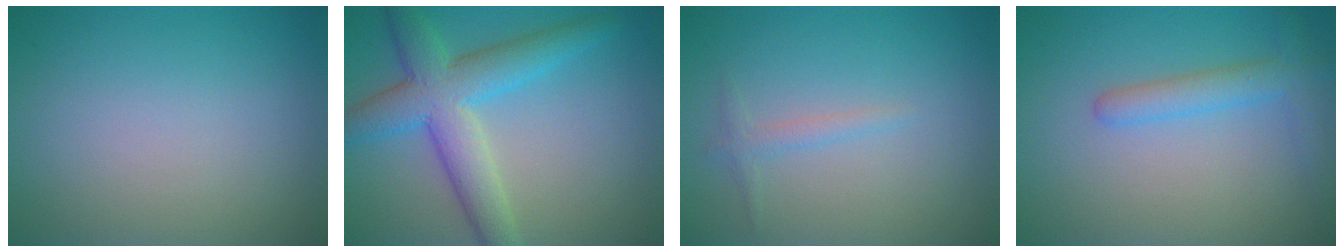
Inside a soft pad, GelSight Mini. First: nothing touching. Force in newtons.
{"total": 6.7, "press": 6.7, "slide": 0.2}
{"total": 1.1, "press": 1.1, "slide": 0.0}
{"total": 2.9, "press": 2.9, "slide": 0.2}